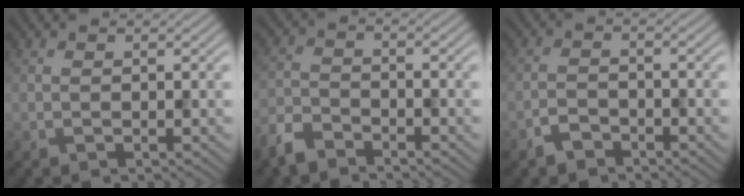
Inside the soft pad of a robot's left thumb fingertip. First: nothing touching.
{"total": 4.5, "force": [-3.8, 1.7, 1.7], "torque": [-0.036, -0.008, -0.092]}
{"total": 2.5, "force": [-2.1, 1.2, 0.8], "torque": [-0.014, 0.002, -0.049]}